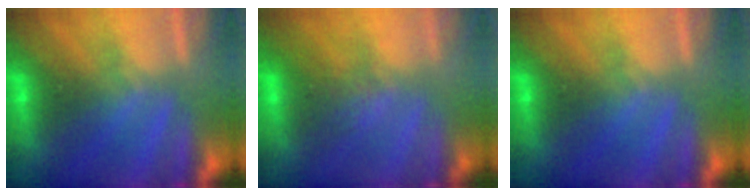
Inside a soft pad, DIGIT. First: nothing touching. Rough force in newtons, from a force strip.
{"total": 2.7}
{"total": 0.0}